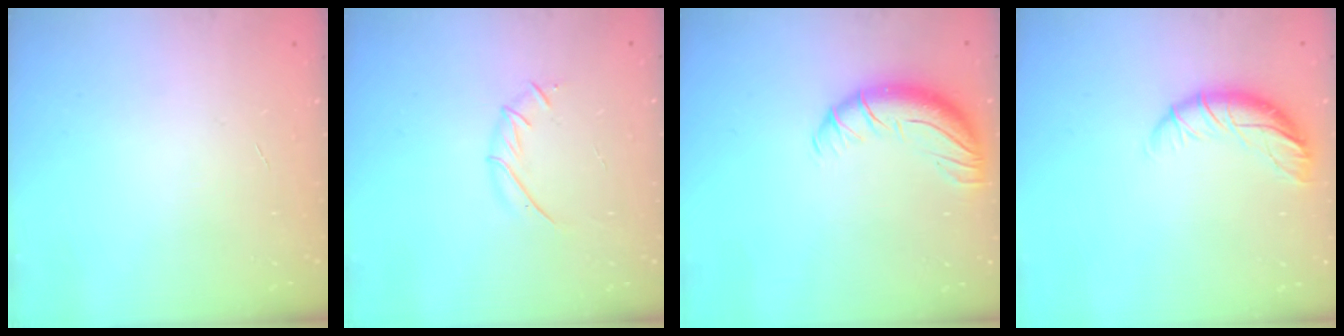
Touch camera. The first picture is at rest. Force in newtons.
{"total": 4.6, "press": 4.4, "slide": 1.3}
{"total": 11.5, "press": 11.2, "slide": 2.6}
{"total": 10.0, "press": 9.9, "slide": 1.6}